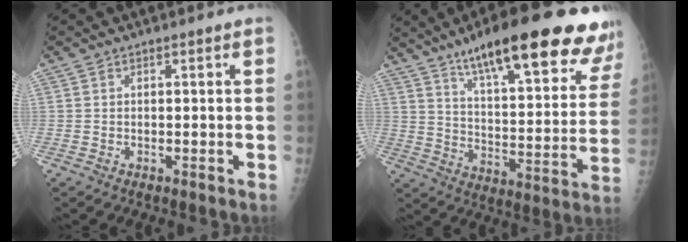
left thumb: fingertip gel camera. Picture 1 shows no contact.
{"total": 27.2, "force": [18.9, 6.3, 18.5], "torque": [-0.233, -0.058, 0.271]}